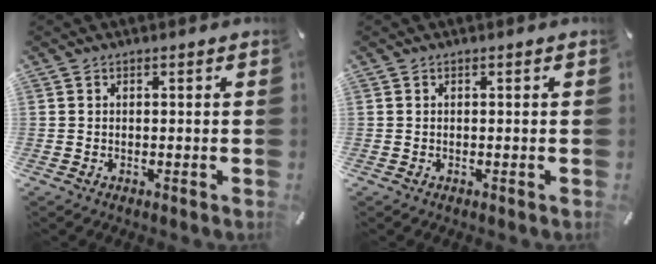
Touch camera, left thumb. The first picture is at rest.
{"total": 0.0}